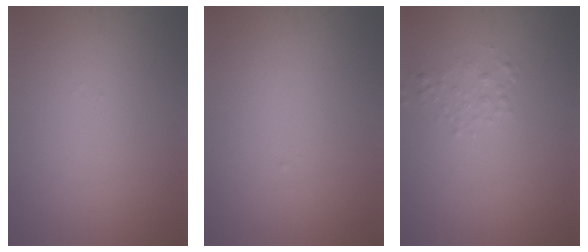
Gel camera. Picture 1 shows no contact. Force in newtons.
{"total": 0.0}
{"total": 1.1, "press": 1.1, "slide": 0.1}